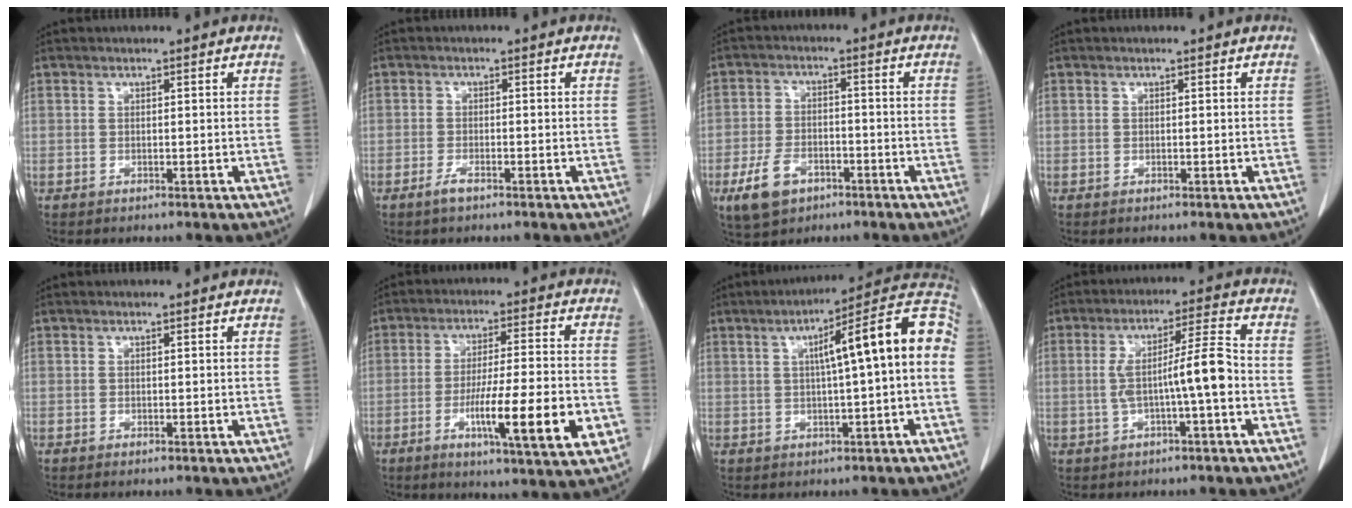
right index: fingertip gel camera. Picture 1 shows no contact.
{"total": 1.8, "force": [-1.3, 0.3, 1.2], "torque": [-0.028, -0.003, -0.024]}
{"total": 7.0, "force": [-3.8, 4.3, 4.1], "torque": [-0.087, -0.001, -0.061]}
{"total": 0.0}
{"total": 0.0}
{"total": 14.6, "force": [-4.5, 1.0, 13.8], "torque": [-0.215, -0.015, -0.070]}
{"total": 13.9, "force": [1.6, 0.9, 13.8], "torque": [-0.190, 0.042, 0.016]}
{"total": 8.0, "force": [-1.4, 0.1, 7.8], "torque": [-0.142, 0.021, -0.021]}